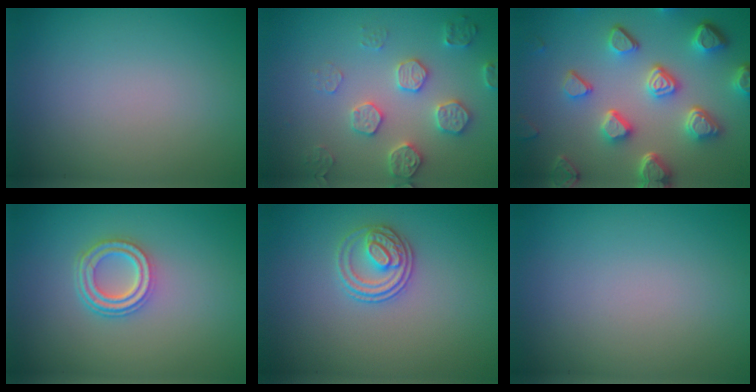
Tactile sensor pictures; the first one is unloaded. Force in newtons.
{"total": 4.0, "press": 3.9, "slide": 0.9}
{"total": 7.1, "press": 5.5, "slide": 4.5}
{"total": 3.5, "press": 2.7, "slide": 2.3}
{"total": 2.7, "press": 2.6, "slide": 0.7}
{"total": 0.0}